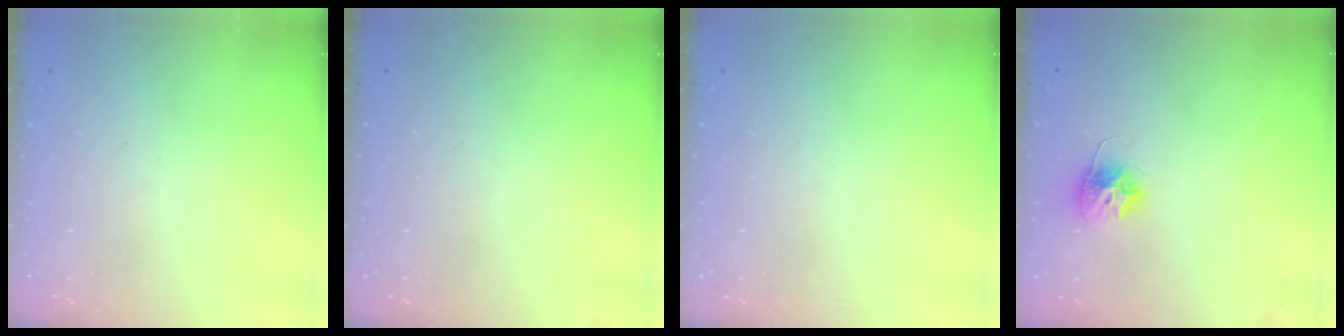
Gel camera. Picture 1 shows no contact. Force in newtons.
{"total": 0.0}
{"total": 0.0}
{"total": 10.1, "press": 10.1, "slide": 0.7}